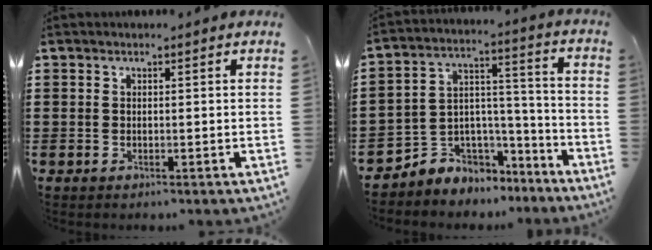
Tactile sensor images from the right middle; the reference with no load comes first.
{"total": 5.0, "force": [-3.7, 3.3, -0.8], "torque": [0.002, 0.005, -0.072]}